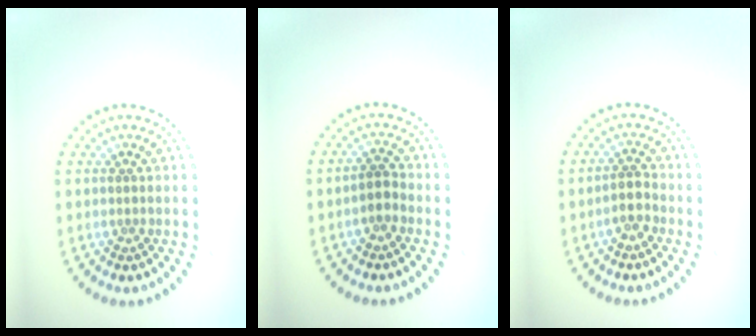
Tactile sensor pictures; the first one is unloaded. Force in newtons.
{"total": 1.5, "press": 1.3, "slide": 0.8}
{"total": 1.7, "press": 1.4, "slide": 1.0}